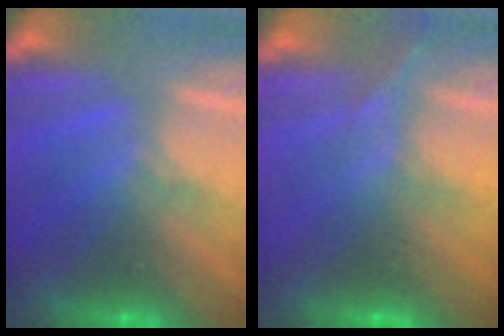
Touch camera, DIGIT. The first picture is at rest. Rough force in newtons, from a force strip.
{"total": 2.5}